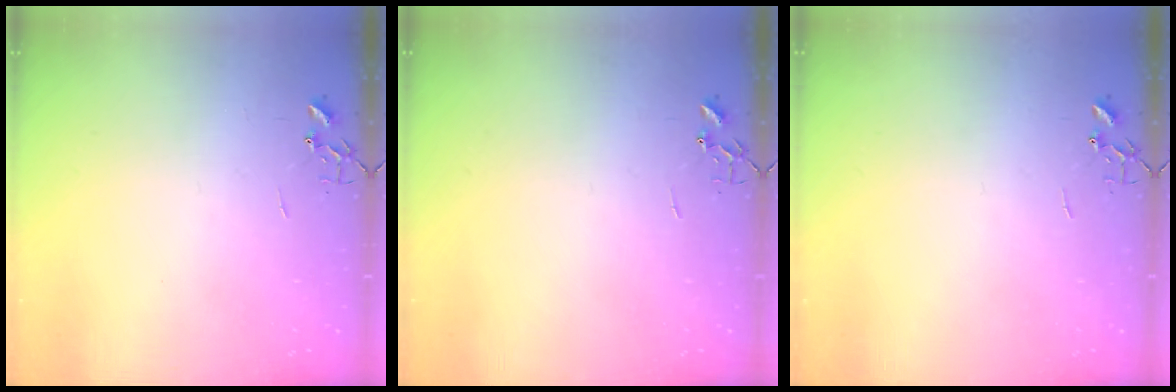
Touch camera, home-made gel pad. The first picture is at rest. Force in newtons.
{"total": 0.0}
{"total": 0.0}